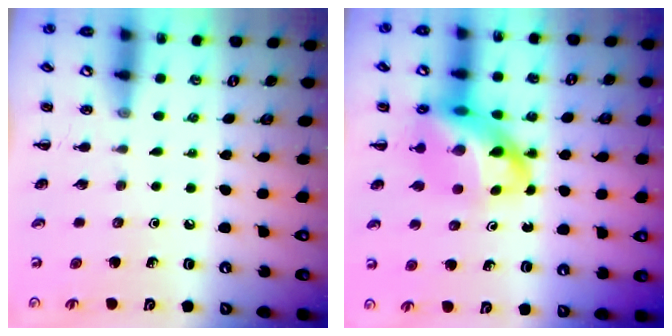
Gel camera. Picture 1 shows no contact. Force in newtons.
{"total": 15.8, "press": 15.2, "slide": 4.0}